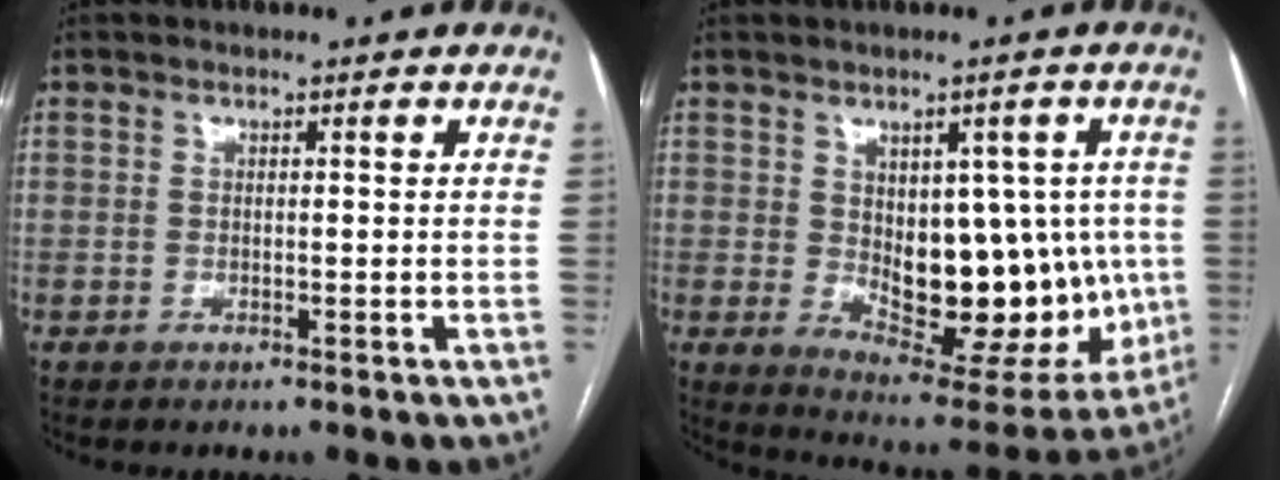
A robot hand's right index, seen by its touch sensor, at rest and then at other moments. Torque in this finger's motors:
{"motor_torque": [0.41, 0.05, 0.43, 0.09]}